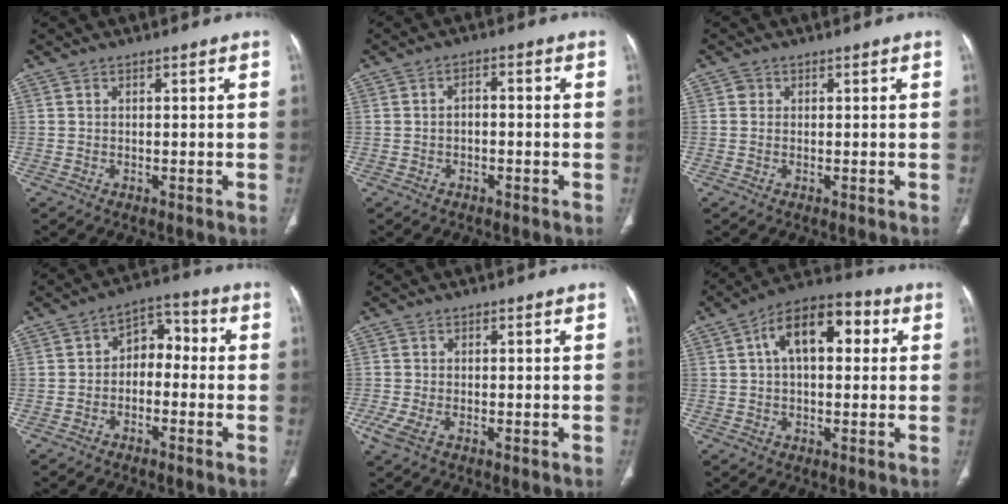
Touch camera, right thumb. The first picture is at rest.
{"total": 2.1, "force": [-0.6, 1.3, 1.6], "torque": [-0.022, 0.014, -0.014]}
{"total": 0.9, "force": [0.2, 0.9, 0.2], "torque": [0.004, 0.002, 0.002]}
{"total": 6.7, "force": [-1.0, 4.8, 4.6], "torque": [-0.042, 0.040, -0.033]}
{"total": 3.0, "force": [-1.3, 1.1, 2.5], "torque": [-0.074, -0.007, -0.031]}
{"total": 13.4, "force": [3.4, 7.4, 10.7], "torque": [-0.153, 0.031, 0.047]}